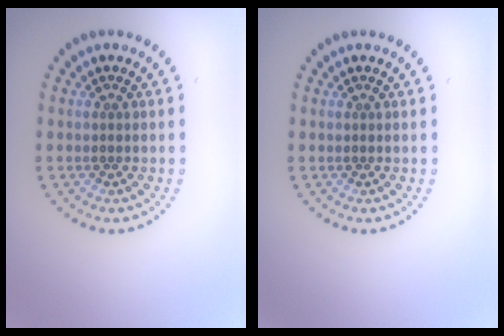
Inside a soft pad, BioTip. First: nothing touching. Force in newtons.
{"total": 0.0}